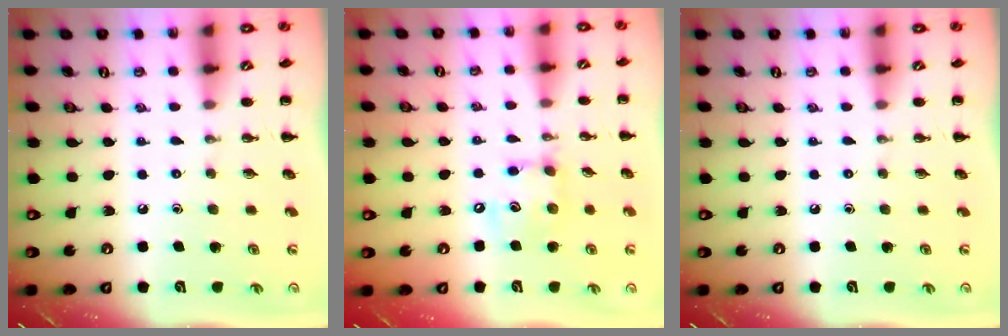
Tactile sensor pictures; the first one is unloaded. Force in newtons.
{"total": 9.2, "press": 9.2, "slide": 1.1}
{"total": 0.0}